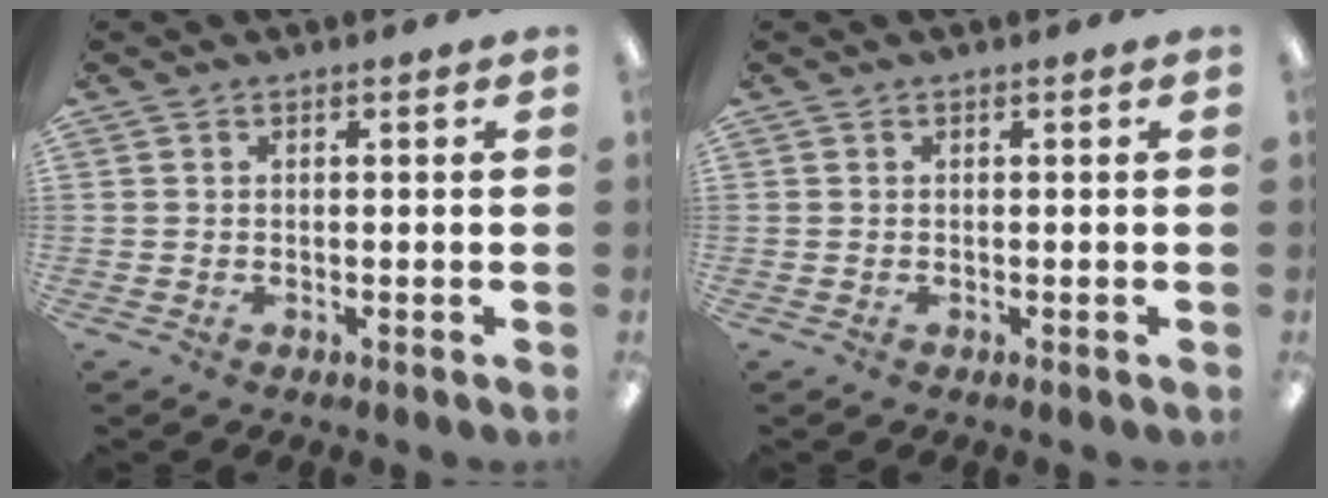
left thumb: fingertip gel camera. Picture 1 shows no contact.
{"total": 0.0}